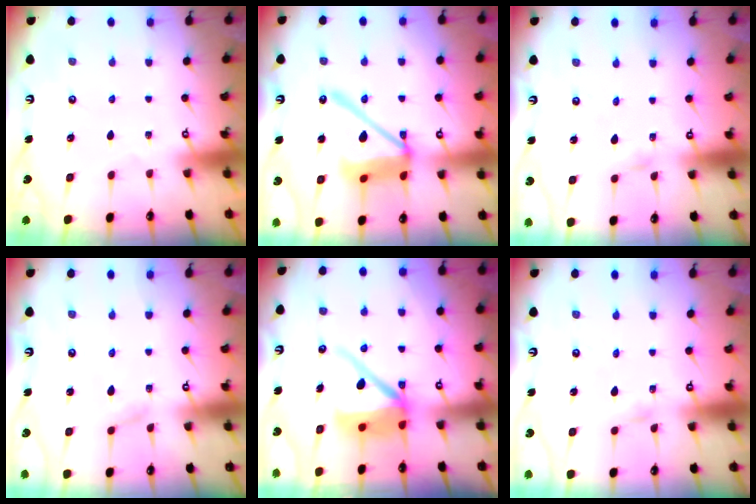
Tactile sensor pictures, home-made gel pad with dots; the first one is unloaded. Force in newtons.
{"total": 15.5, "press": 15.4, "slide": 1.9}
{"total": 2.4, "press": 2.4, "slide": 0.1}
{"total": 4.5, "press": 4.5, "slide": 0.6}
{"total": 10.3, "press": 10.2, "slide": 1.2}
{"total": 2.4, "press": 2.4, "slide": 0.1}